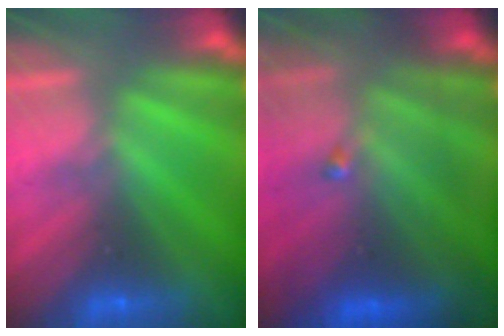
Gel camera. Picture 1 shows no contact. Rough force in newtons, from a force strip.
{"total": 7.6}